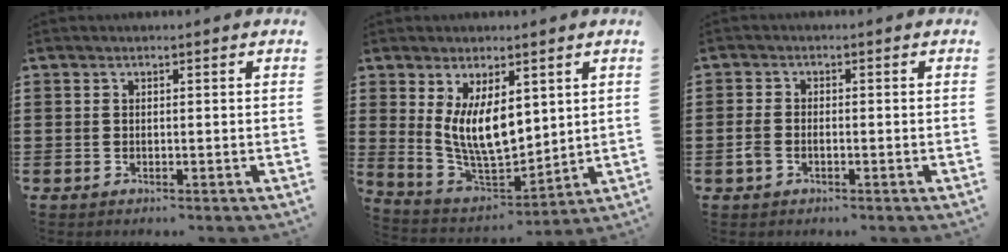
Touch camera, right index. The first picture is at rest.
{"total": 8.6, "force": [2.5, 4.2, 7.1], "torque": [-0.152, -0.017, 0.043]}
{"total": 2.1, "force": [-0.9, 1.2, 1.4], "torque": [-0.043, -0.004, -0.022]}